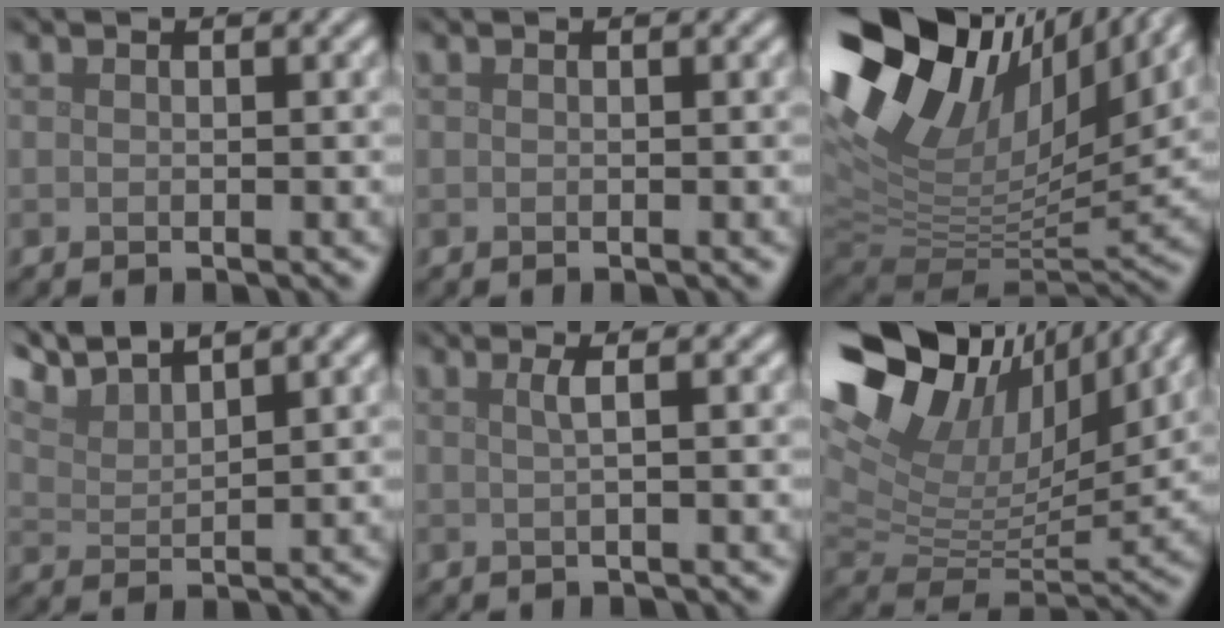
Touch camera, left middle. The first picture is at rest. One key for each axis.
{"total": 0.0}
{"total": 16.2, "fx": 7.8, "fy": 9.0, "fz": 11.0, "tx": -0.244, "ty": 0.030, "tz": 0.142}
{"total": 5.4, "fx": 4.9, "fy": 0.9, "fz": 2.1, "tx": -0.048, "ty": 0.013, "tz": 0.082}
{"total": 1.7, "fx": 0.4, "fy": 0.6, "fz": 1.6, "tx": -0.022, "ty": 0.005, "tz": -0.001}
{"total": 16.7, "fx": 8.5, "fy": 9.5, "fz": 10.8, "tx": -0.234, "ty": 0.038, "tz": 0.153}